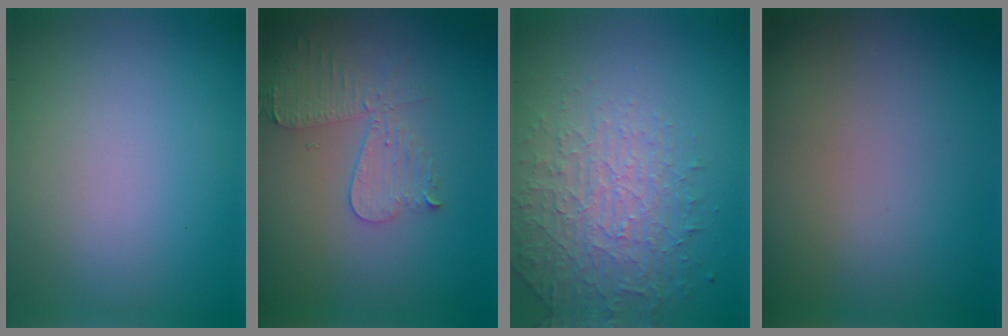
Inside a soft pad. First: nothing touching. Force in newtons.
{"total": 3.6, "press": 3.2, "slide": 1.8}
{"total": 4.5, "press": 3.2, "slide": 3.1}
{"total": 0.0}